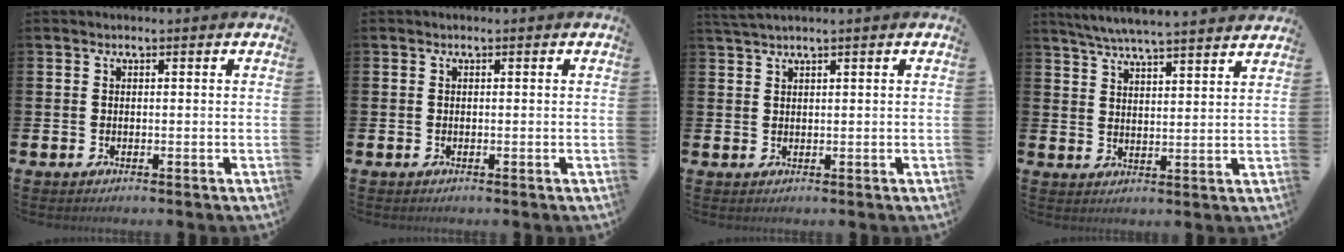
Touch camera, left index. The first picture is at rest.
{"total": 0.0}
{"total": 1.7, "force": [1.6, -0.3, 0.7], "torque": [-0.019, 0.001, 0.031]}
{"total": 5.9, "force": [5.8, -0.2, 1.4], "torque": [-0.048, -0.031, 0.103]}